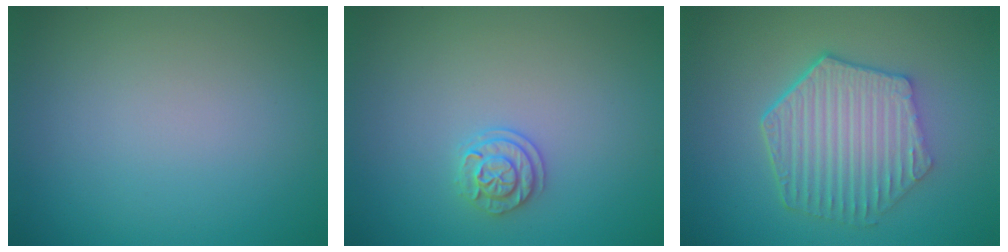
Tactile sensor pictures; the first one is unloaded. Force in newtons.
{"total": 1.9, "press": 1.7, "slide": 0.8}
{"total": 6.2, "press": 4.8, "slide": 3.9}